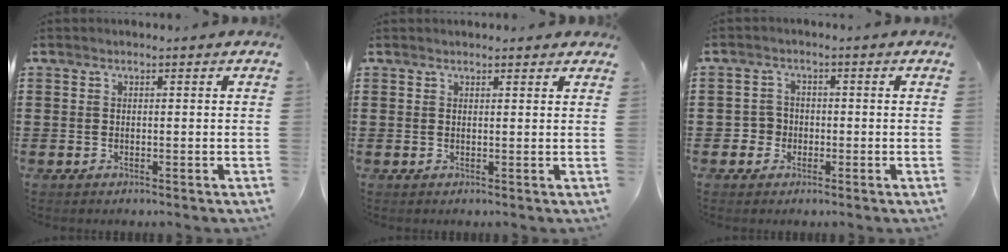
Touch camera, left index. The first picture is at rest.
{"total": 1.1, "force": [1.1, 0.2, 0.3], "torque": [-0.008, 0.002, 0.020]}
{"total": 2.5, "force": [-0.8, 2.3, 0.5], "torque": [-0.020, 0.004, -0.020]}